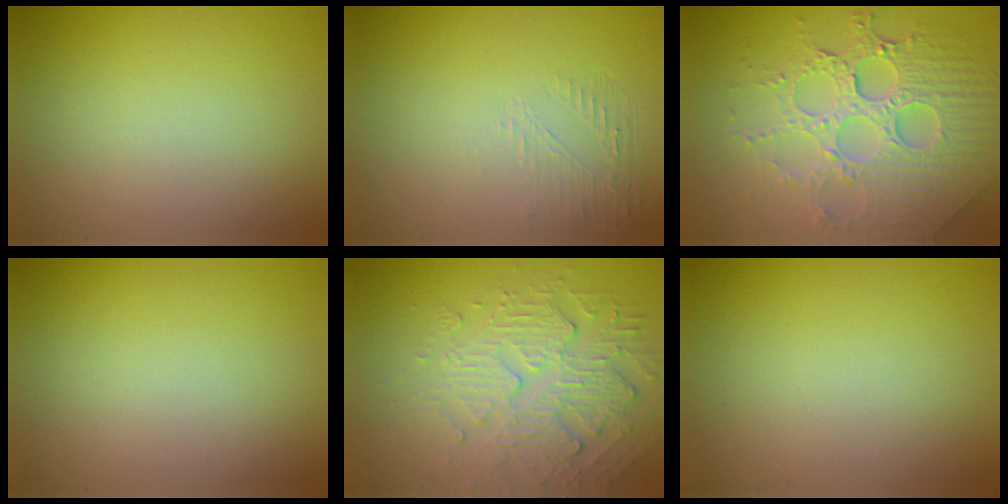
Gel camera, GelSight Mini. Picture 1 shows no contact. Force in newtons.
{"total": 1.3, "press": 0.0, "slide": 1.3}
{"total": 8.2, "press": 6.0, "slide": 5.6}
{"total": 0.0}
{"total": 4.7, "press": 4.2, "slide": 2.2}
{"total": 0.0}